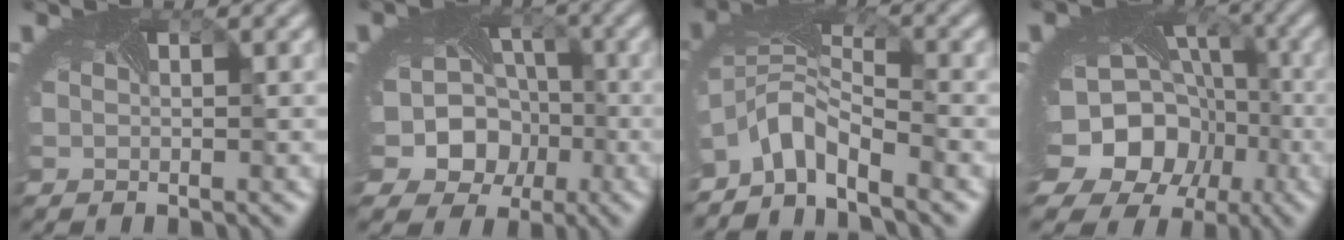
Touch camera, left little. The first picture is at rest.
{"total": 11.9, "force": [-2.9, 10.4, 4.9], "torque": [-0.106, -0.006, -0.067]}
{"total": 4.4, "force": [-3.6, 1.0, 2.2], "torque": [-0.049, -0.008, -0.080]}
{"total": 15.8, "force": [-5.4, 13.4, 6.5], "torque": [-0.132, -0.042, -0.091]}